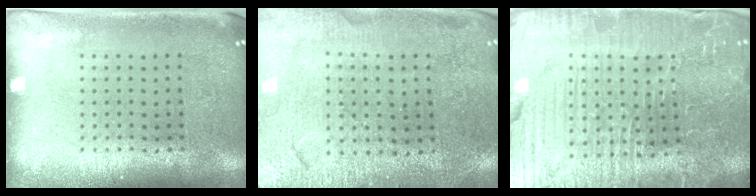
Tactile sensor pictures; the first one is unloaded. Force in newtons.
{"total": 1.3, "press": 1.3, "slide": 0.1}
{"total": 5.8, "press": 5.5, "slide": 1.7}